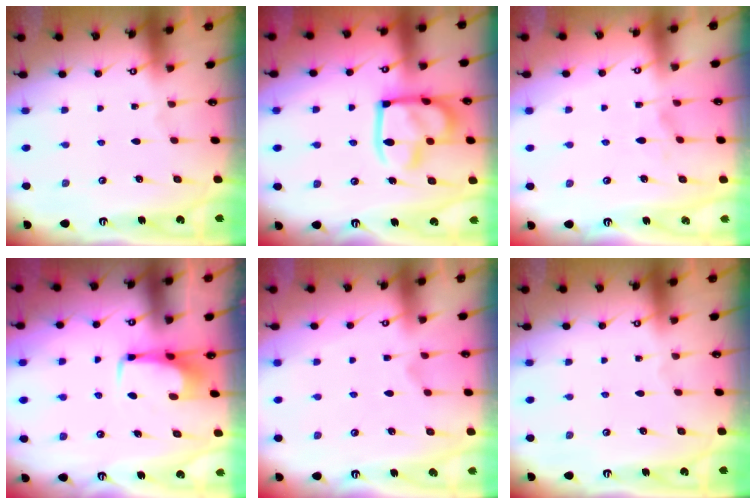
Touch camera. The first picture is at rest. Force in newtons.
{"total": 18.0, "press": 17.9, "slide": 2.0}
{"total": 2.9, "press": 2.7, "slide": 1.0}
{"total": 3.0, "press": 3.0, "slide": 0.4}
{"total": 1.2, "press": 0.7, "slide": 1.0}
{"total": 0.0}